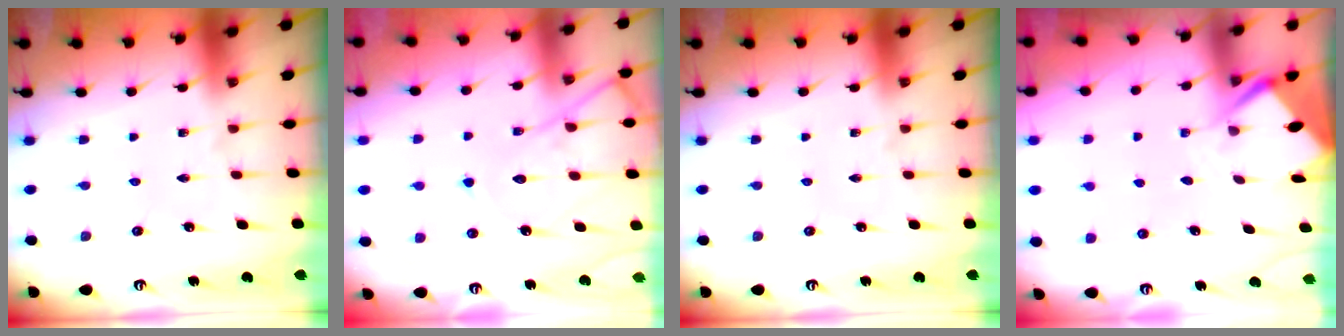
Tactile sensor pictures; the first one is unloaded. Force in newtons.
{"total": 13.4, "press": 13.4, "slide": 1.4}
{"total": 0.0}
{"total": 3.4, "press": 3.4, "slide": 0.3}